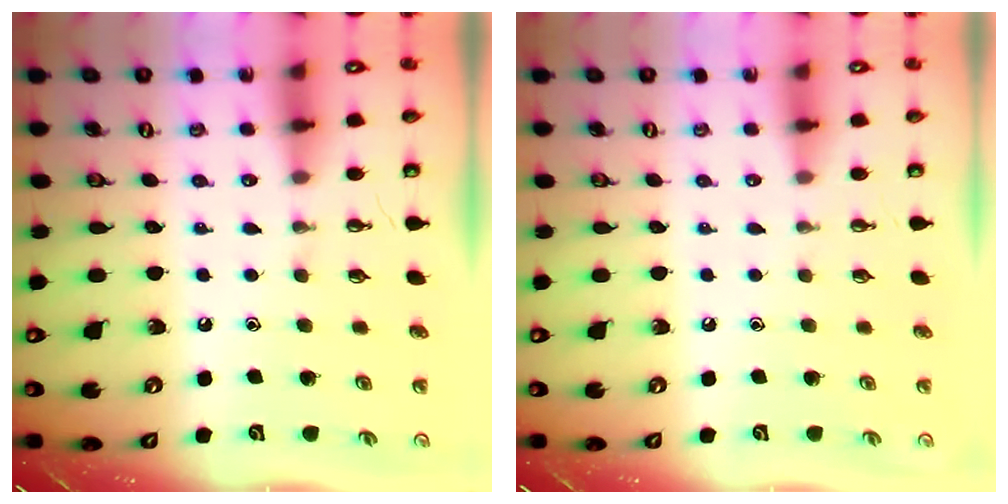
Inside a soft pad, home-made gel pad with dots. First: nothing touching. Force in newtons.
{"total": 0.0}